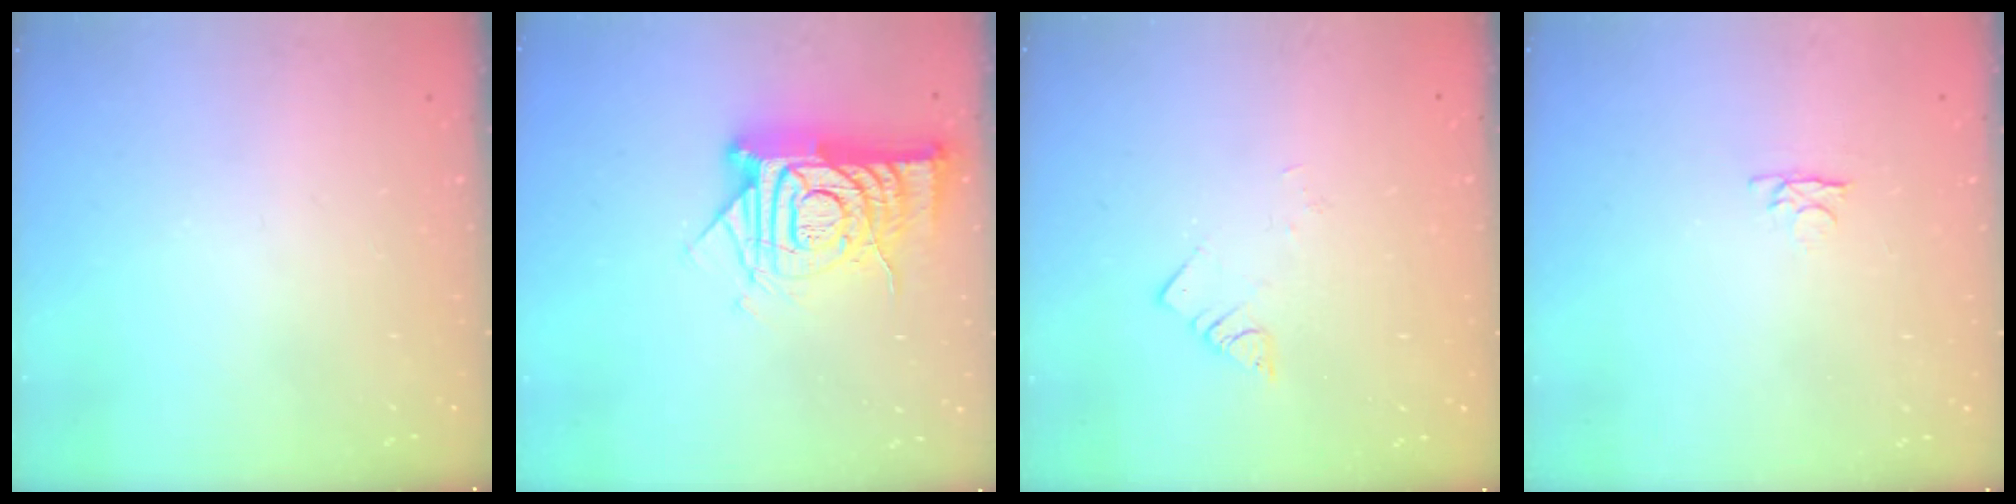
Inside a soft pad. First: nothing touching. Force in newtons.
{"total": 15.4, "press": 15.3, "slide": 1.6}
{"total": 2.9, "press": 2.8, "slide": 0.6}
{"total": 4.1, "press": 4.0, "slide": 0.5}